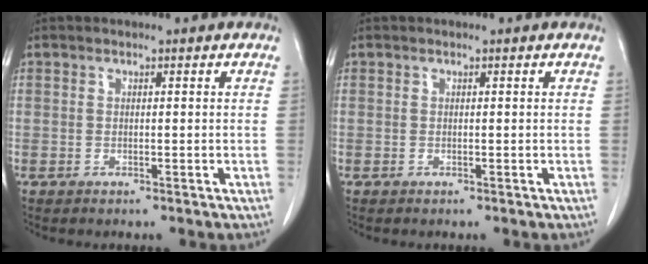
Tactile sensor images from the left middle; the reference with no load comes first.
{"total": 0.0}